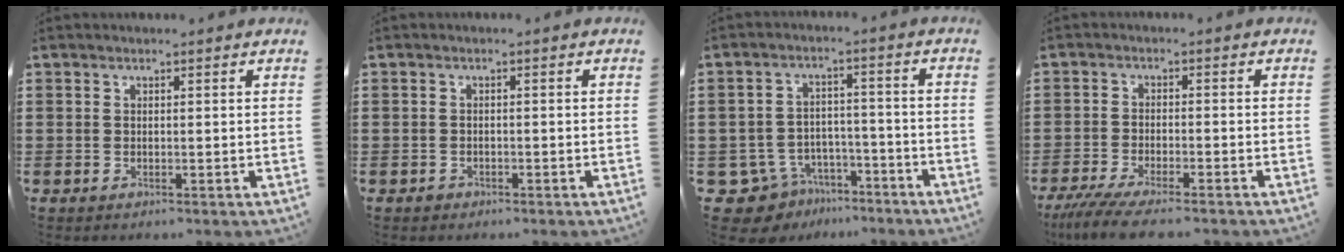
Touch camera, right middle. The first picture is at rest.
{"total": 0.8, "force": [-0.5, 0.6, 0.2], "torque": [-0.006, -0.001, -0.010]}
{"total": 7.3, "force": [-6.3, 3.5, 1.1], "torque": [-0.046, 0.017, -0.125]}
{"total": 4.7, "force": [-4.2, -0.1, 2.1], "torque": [-0.056, -0.019, -0.083]}